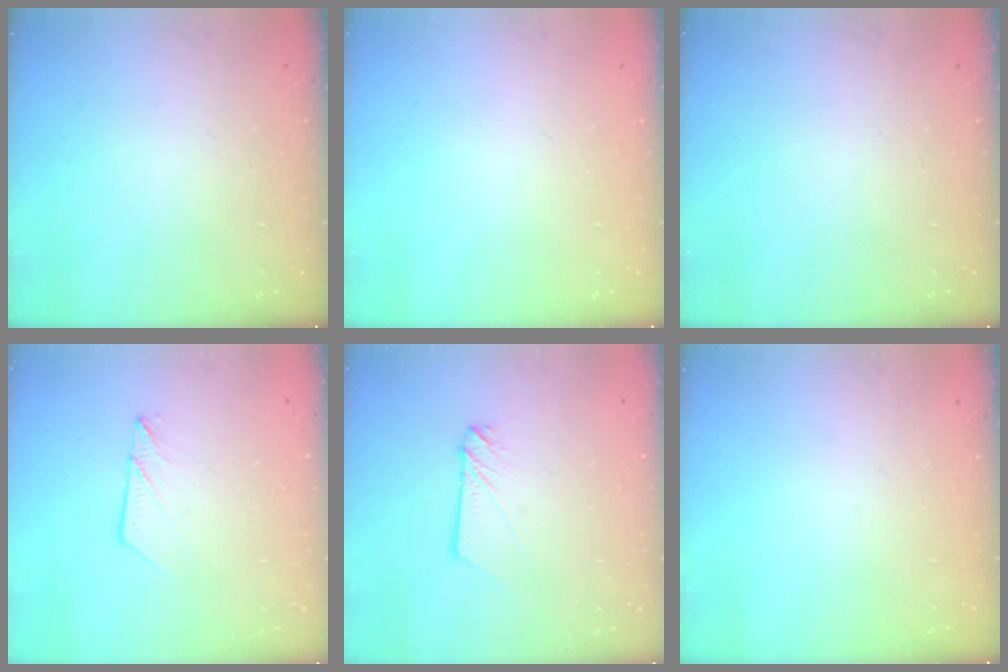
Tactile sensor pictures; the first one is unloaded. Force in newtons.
{"total": 0.0}
{"total": 0.0}
{"total": 5.8, "press": 5.8, "slide": 0.7}
{"total": 3.0, "press": 3.0, "slide": 0.2}
{"total": 0.0}